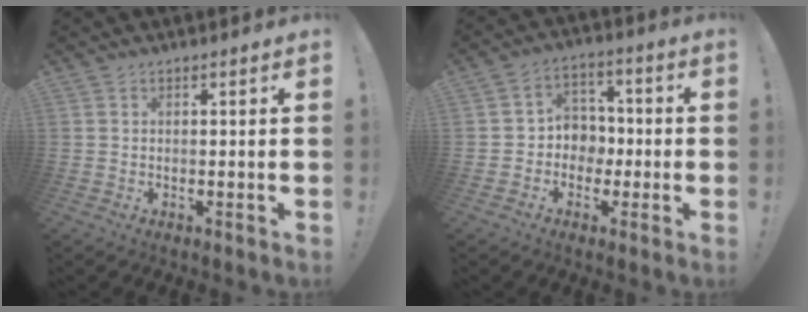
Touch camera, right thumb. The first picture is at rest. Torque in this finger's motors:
{"motor_torque": [-0.01, 0.04, 0.02, -0.07, 0.08]}